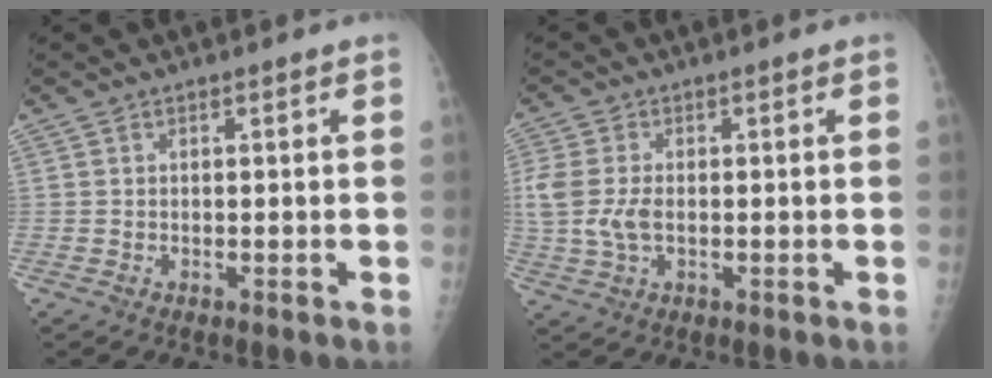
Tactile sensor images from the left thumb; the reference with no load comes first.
{"total": 7.1, "force": [-0.2, 4.5, 5.5], "torque": [-0.140, 0.000, -0.003]}